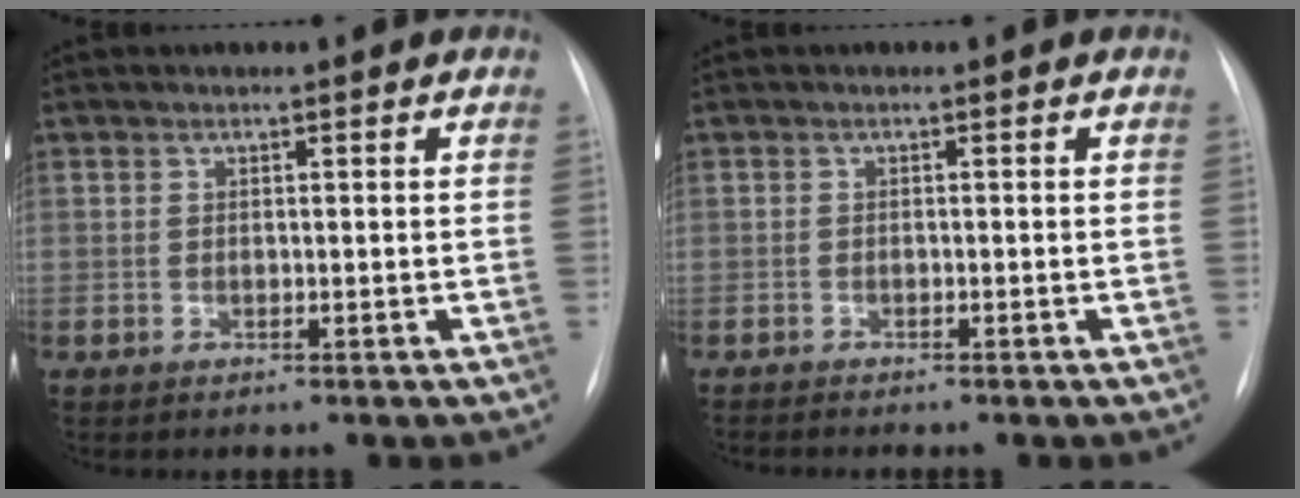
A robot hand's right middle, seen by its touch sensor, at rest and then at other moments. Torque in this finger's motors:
{"motor_torque": [0.99, -1.14, -0.01, 0.00]}